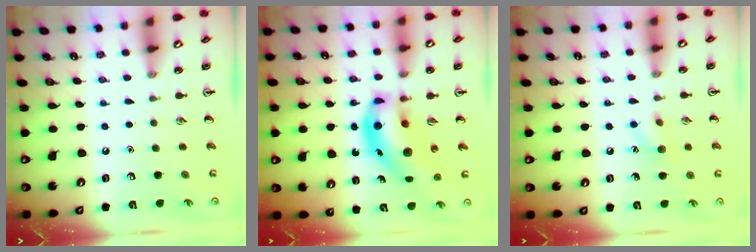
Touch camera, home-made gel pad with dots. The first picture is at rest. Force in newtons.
{"total": 14.0, "press": 13.4, "slide": 3.8}
{"total": 6.9, "press": 6.7, "slide": 1.5}